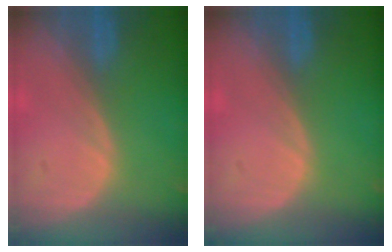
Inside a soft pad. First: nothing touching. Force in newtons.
{"total": 0.0}